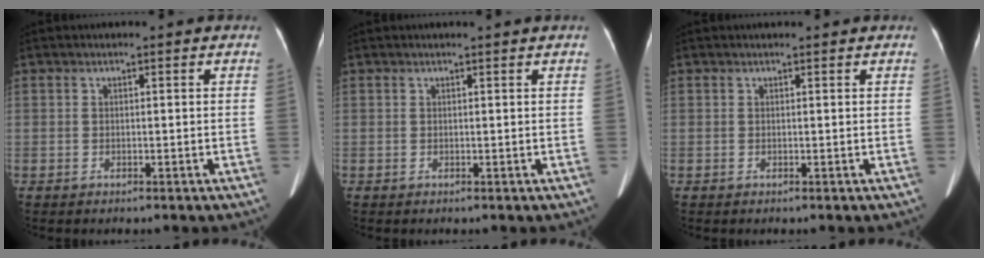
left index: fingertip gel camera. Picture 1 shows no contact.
{"total": 0.9, "force": [0.8, -0.3, 0.4], "torque": [-0.013, -0.001, 0.017]}
{"total": 1.4, "force": [1.3, 0.1, 0.5], "torque": [-0.011, 0.015, 0.019]}